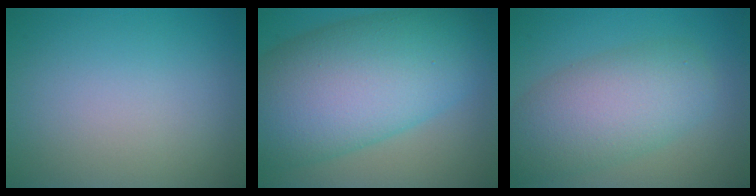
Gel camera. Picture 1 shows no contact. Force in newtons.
{"total": 13.9, "press": 13.9, "slide": 0.2}
{"total": 7.1, "press": 7.1, "slide": 0.2}